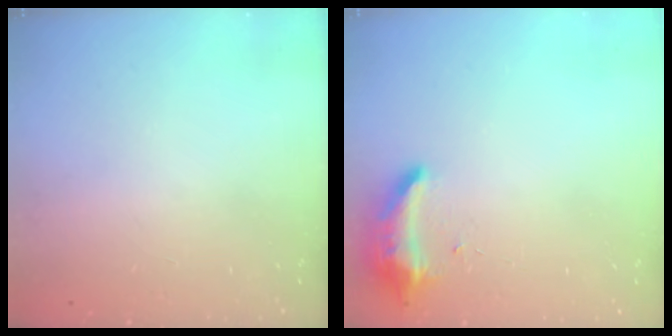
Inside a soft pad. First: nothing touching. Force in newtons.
{"total": 8.4, "press": 8.4, "slide": 0.4}